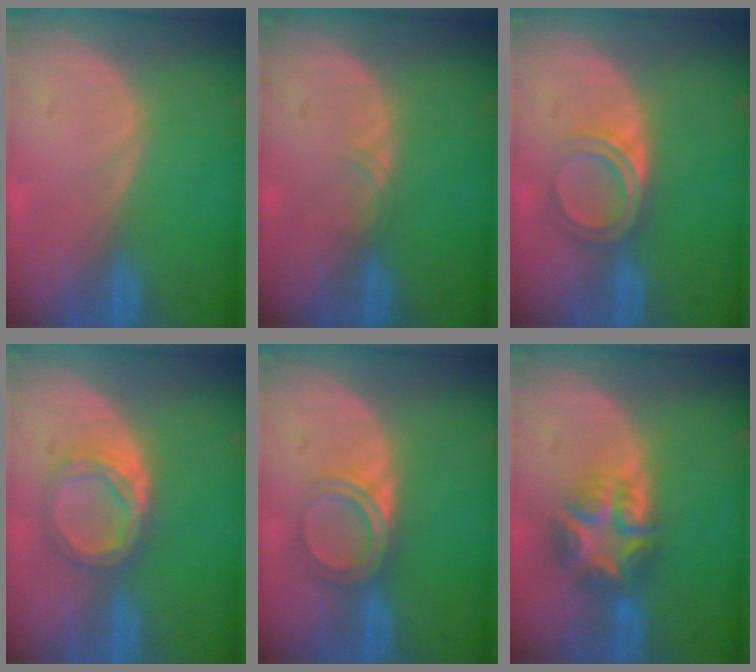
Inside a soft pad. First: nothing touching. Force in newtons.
{"total": 1.1, "press": 1.1, "slide": 0.1}
{"total": 4.9, "press": 4.2, "slide": 2.5}
{"total": 5.6, "press": 5.0, "slide": 2.5}
{"total": 4.7, "press": 4.2, "slide": 2.1}
{"total": 7.6, "press": 6.7, "slide": 3.6}